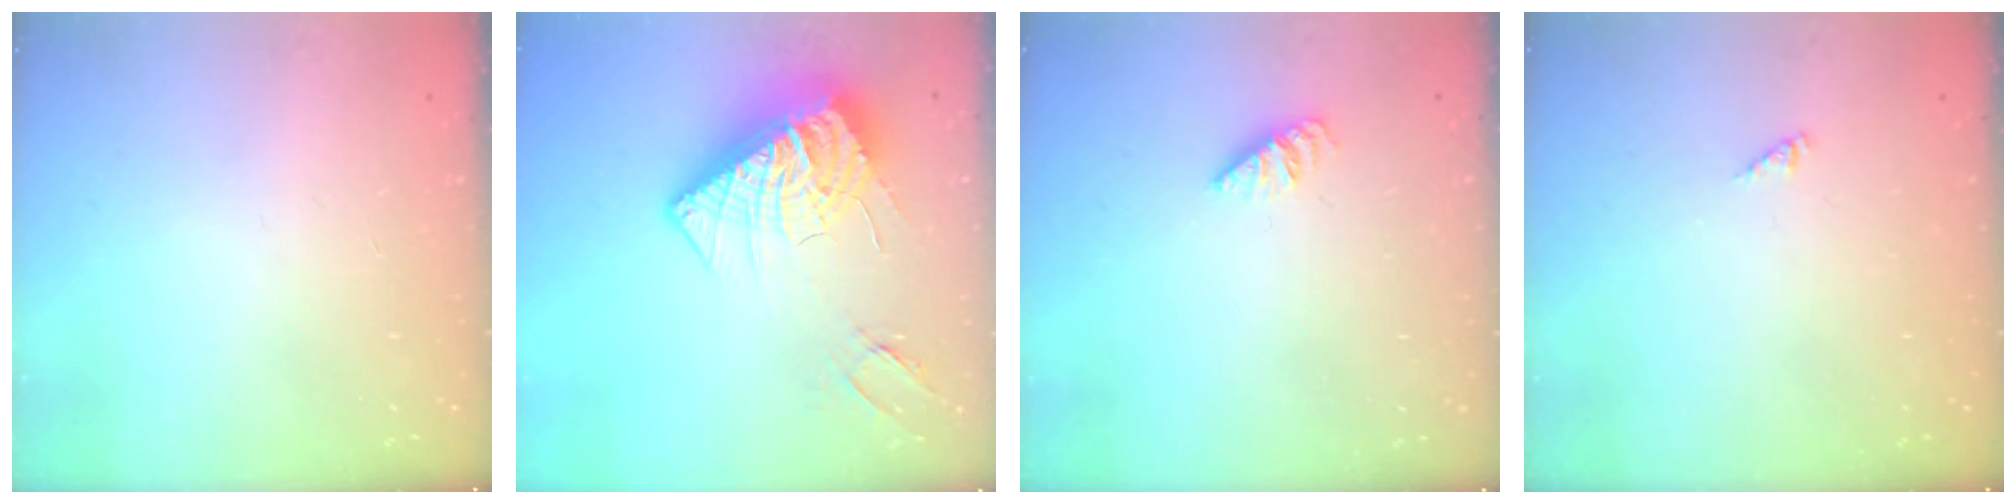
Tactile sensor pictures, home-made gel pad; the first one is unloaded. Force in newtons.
{"total": 16.8, "press": 16.8, "slide": 1.7}
{"total": 0.6, "press": 0.5, "slide": 0.2}
{"total": 0.0}